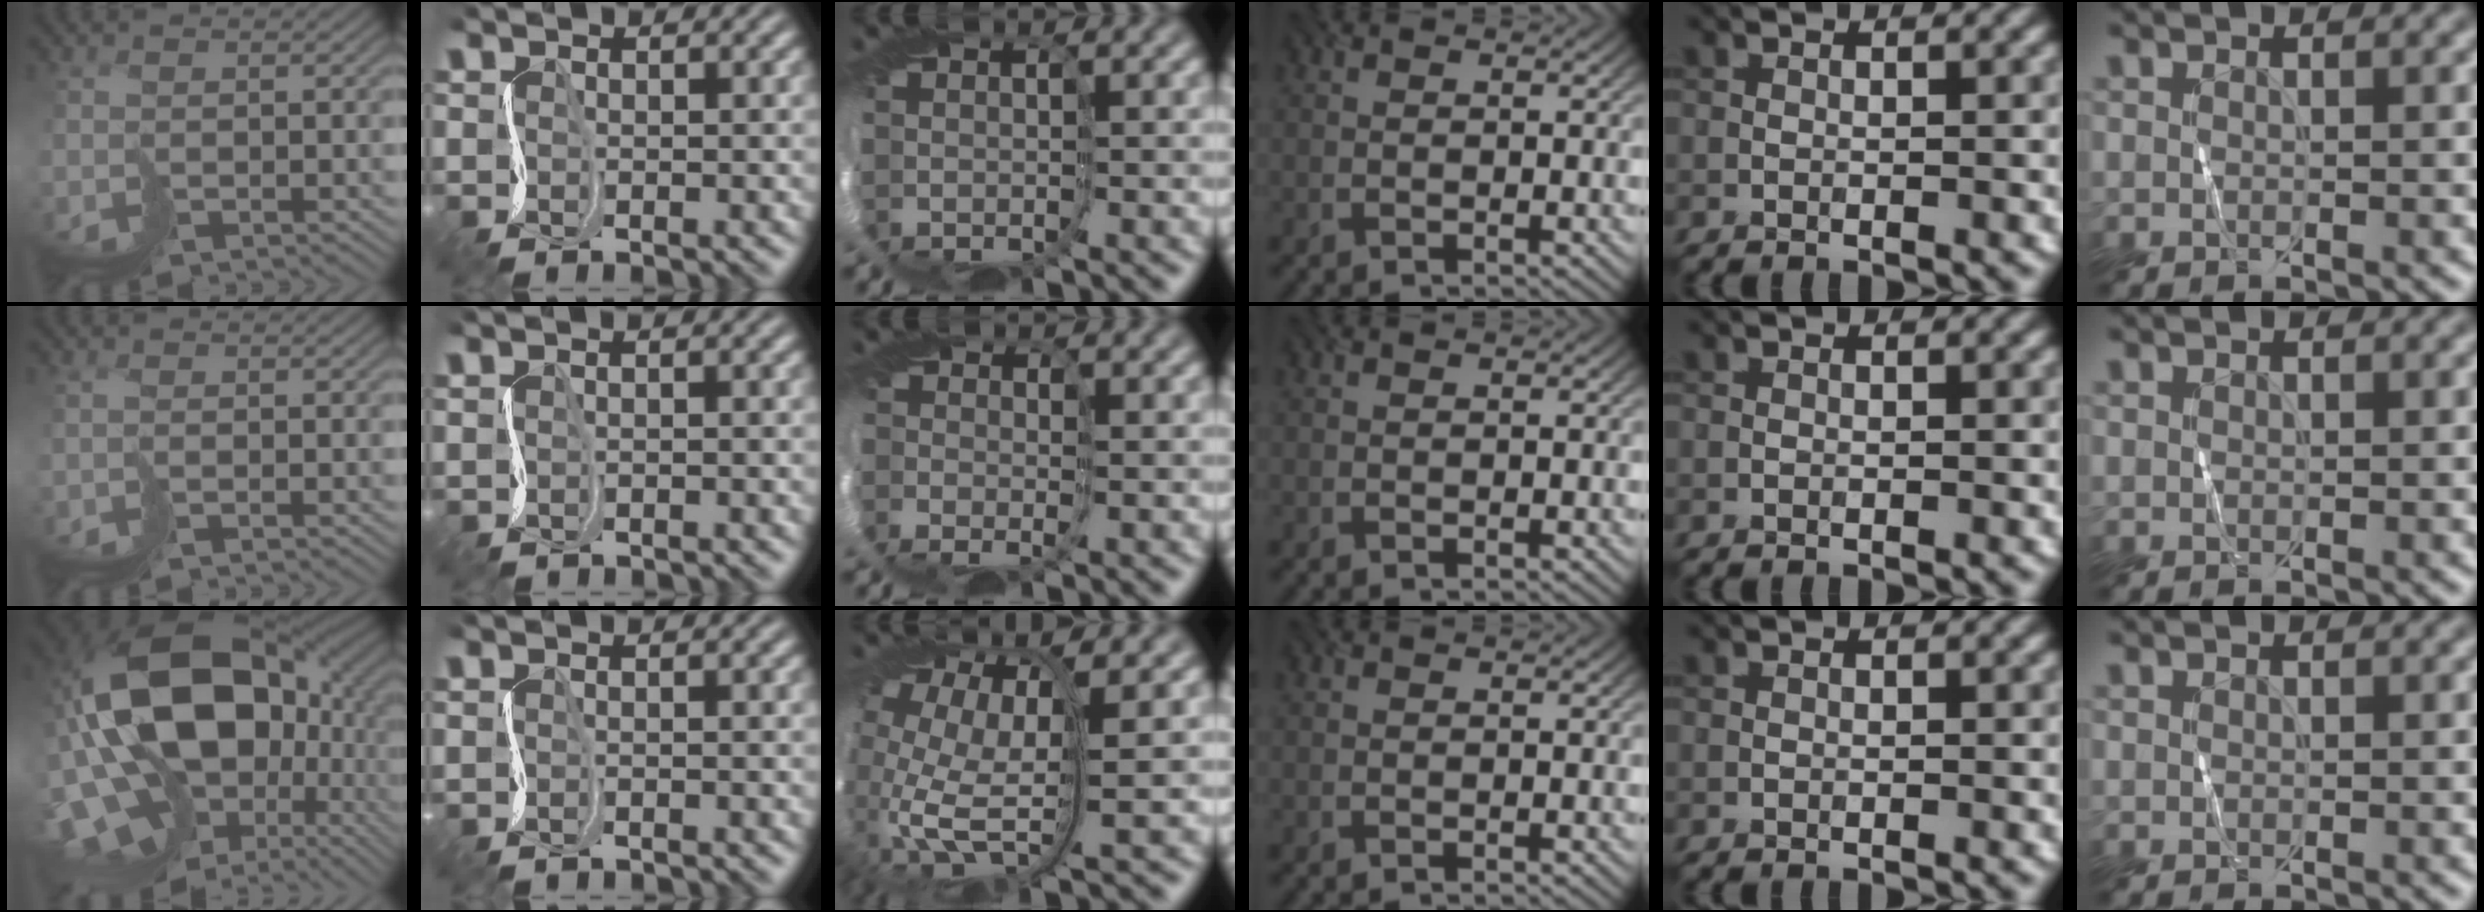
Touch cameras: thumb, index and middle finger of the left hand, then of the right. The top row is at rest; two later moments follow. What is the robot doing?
{"motion": "cut", "object": "tape"}